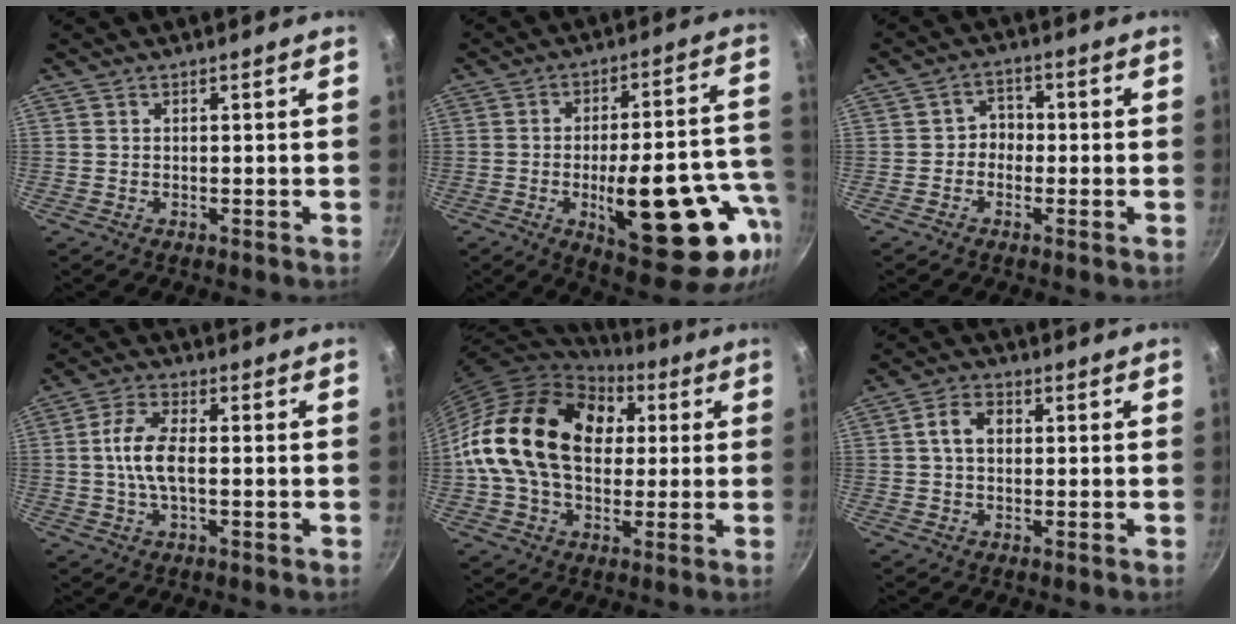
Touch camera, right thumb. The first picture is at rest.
{"total": 23.5, "force": [-7.2, 8.7, 20.7], "torque": [-0.249, 0.021, -0.089]}
{"total": 3.5, "force": [-1.0, 3.0, 1.5], "torque": [0.002, 0.016, -0.025]}
{"total": 7.8, "force": [-0.1, 3.5, 7.0], "torque": [-0.142, 0.015, -0.012]}
{"total": 23.3, "force": [3.6, 16.4, 16.2], "torque": [-0.266, 0.028, 0.052]}
{"total": 5.2, "force": [0.6, 3.8, 3.5], "torque": [-0.047, 0.012, 0.002]}